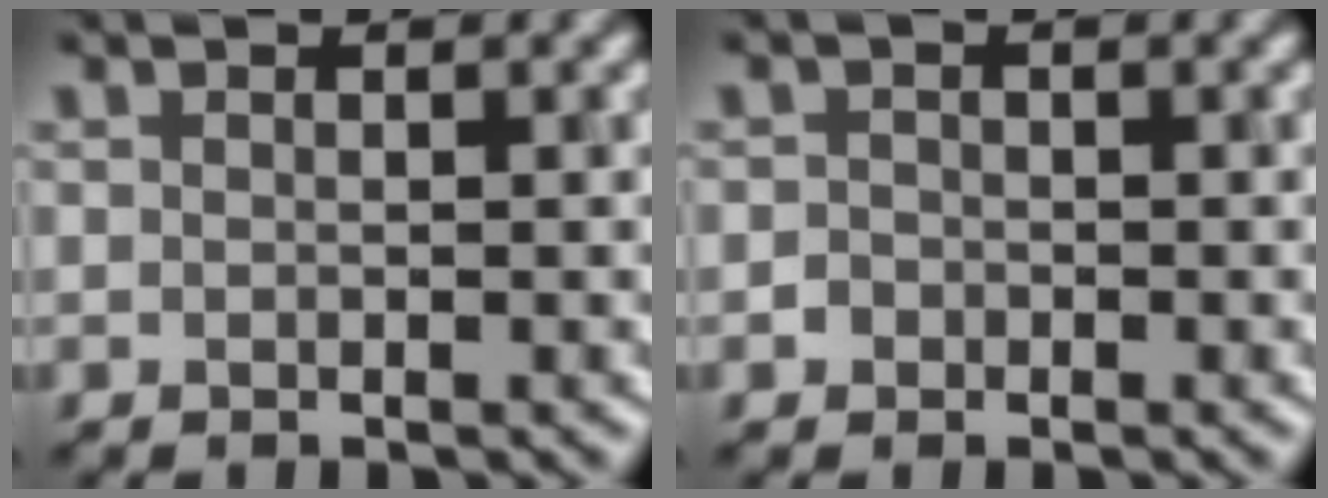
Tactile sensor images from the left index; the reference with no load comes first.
{"total": 1.0, "force": [-0.4, 0.9, 0.2], "torque": [0.007, 0.001, -0.012]}